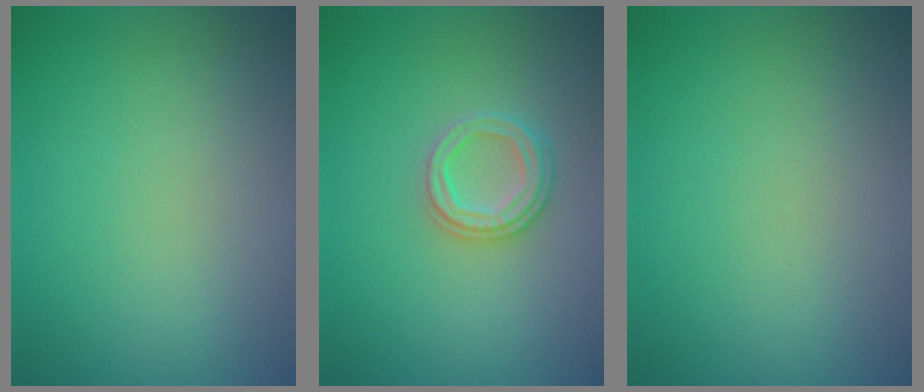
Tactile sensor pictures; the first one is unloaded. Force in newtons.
{"total": 2.5, "press": 2.4, "slide": 0.8}
{"total": 0.0}